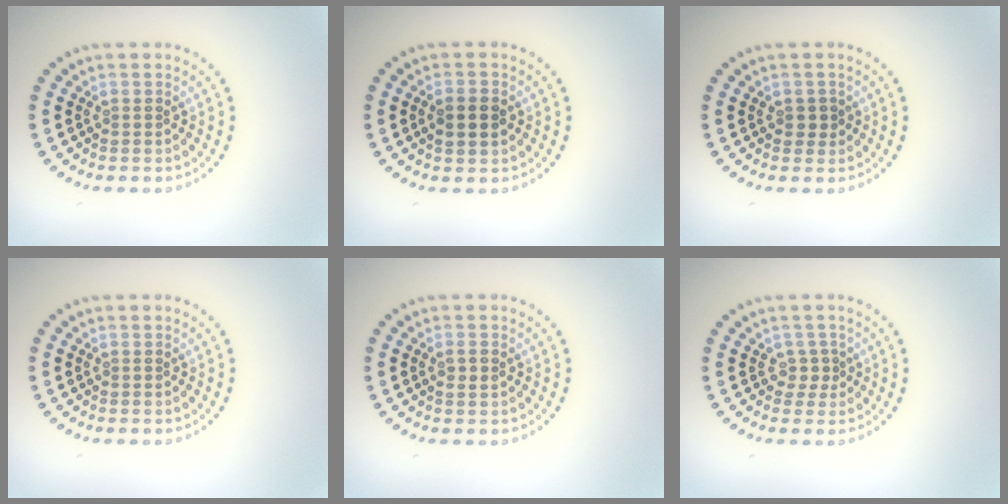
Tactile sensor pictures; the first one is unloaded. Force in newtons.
{"total": 2.3, "press": 2.3, "slide": 0.2}
{"total": 1.2, "press": 1.1, "slide": 0.3}
{"total": 0.0}
{"total": 1.1, "press": 1.1, "slide": 0.2}
{"total": 1.5, "press": 1.1, "slide": 1.0}